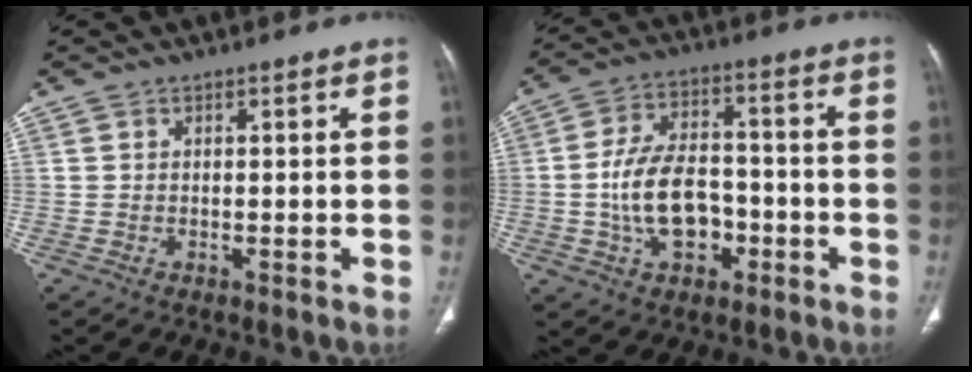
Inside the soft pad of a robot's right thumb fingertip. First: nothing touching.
{"total": 12.7, "force": [-3.0, 8.1, 9.3], "torque": [-0.149, 0.031, -0.050]}